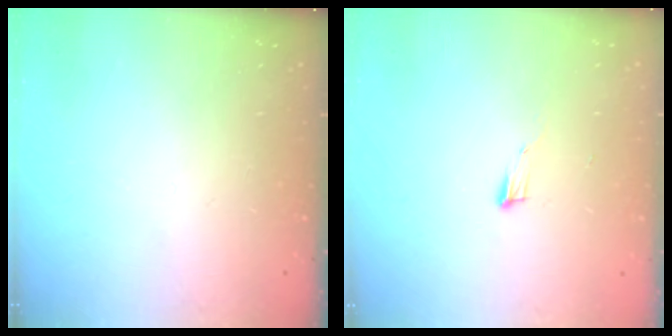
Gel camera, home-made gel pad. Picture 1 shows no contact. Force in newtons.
{"total": 5.1, "press": 4.9, "slide": 1.1}